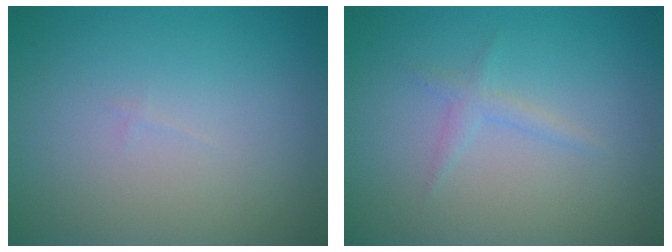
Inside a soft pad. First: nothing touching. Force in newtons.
{"total": 1.2, "press": 1.2, "slide": 0.1}